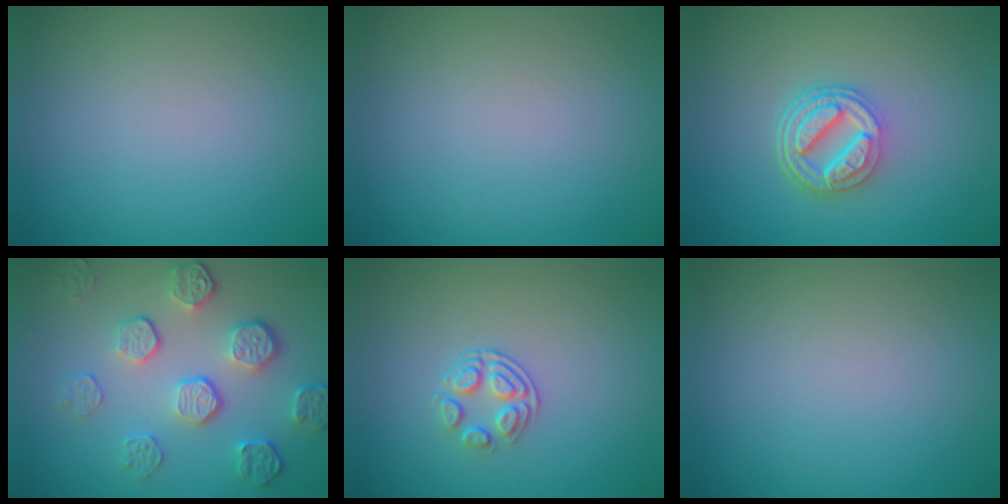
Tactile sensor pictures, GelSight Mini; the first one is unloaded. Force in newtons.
{"total": 0.0}
{"total": 5.1, "press": 3.6, "slide": 3.5}
{"total": 5.2, "press": 3.7, "slide": 3.6}
{"total": 2.1, "press": 1.4, "slide": 1.5}
{"total": 0.0}